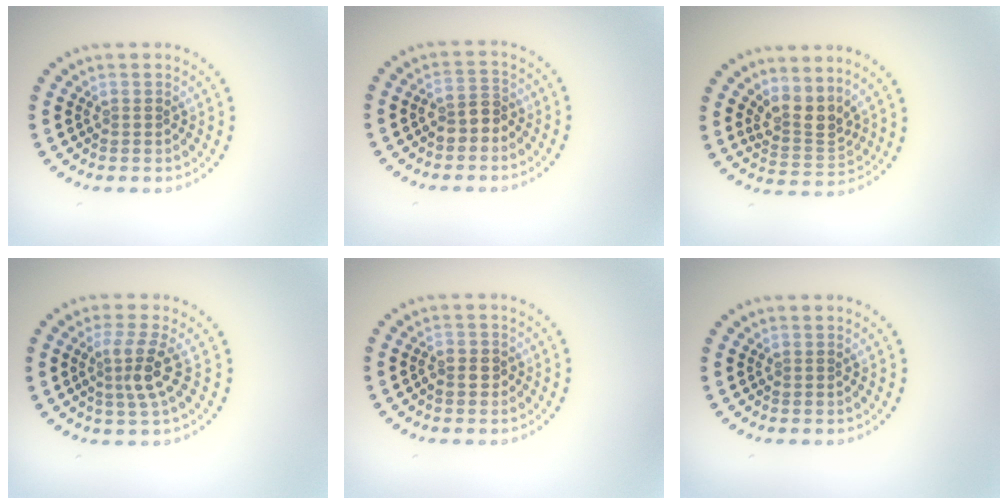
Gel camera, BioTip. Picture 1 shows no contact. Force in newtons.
{"total": 2.0, "press": 1.9, "slide": 0.7}
{"total": 2.9, "press": 2.2, "slide": 1.9}
{"total": 2.9, "press": 2.4, "slide": 1.6}
{"total": 1.2, "press": 1.1, "slide": 0.5}
{"total": 0.0}